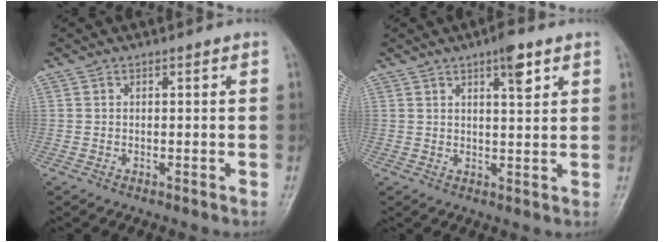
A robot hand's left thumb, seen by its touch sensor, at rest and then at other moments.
{"total": 4.9, "force": [2.8, 1.3, 3.8], "torque": [-0.050, -0.012, 0.041]}